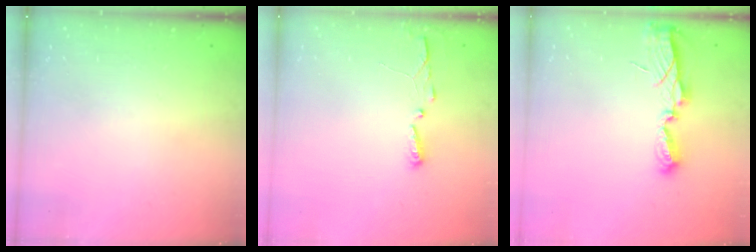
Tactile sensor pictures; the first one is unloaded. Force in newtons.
{"total": 2.9, "press": 2.9, "slide": 0.4}
{"total": 6.2, "press": 6.2, "slide": 0.0}